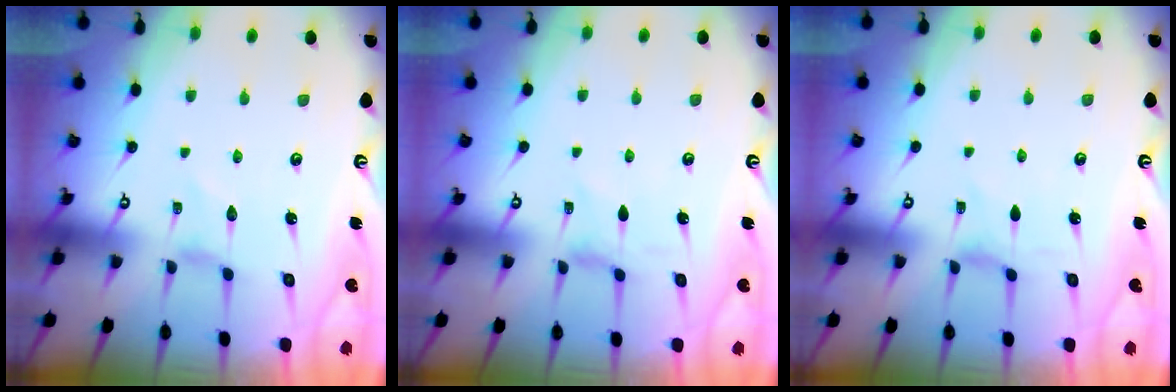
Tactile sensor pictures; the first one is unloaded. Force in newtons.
{"total": 0.0}
{"total": 0.0}